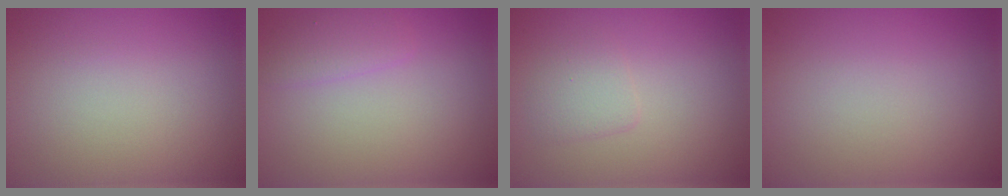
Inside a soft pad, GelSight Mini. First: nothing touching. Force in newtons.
{"total": 1.6, "press": 1.6, "slide": 0.1}
{"total": 1.6, "press": 1.6, "slide": 0.1}
{"total": 0.0}